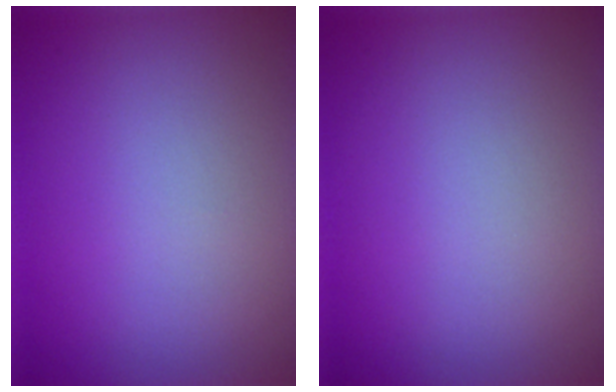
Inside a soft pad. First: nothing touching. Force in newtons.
{"total": 0.0}